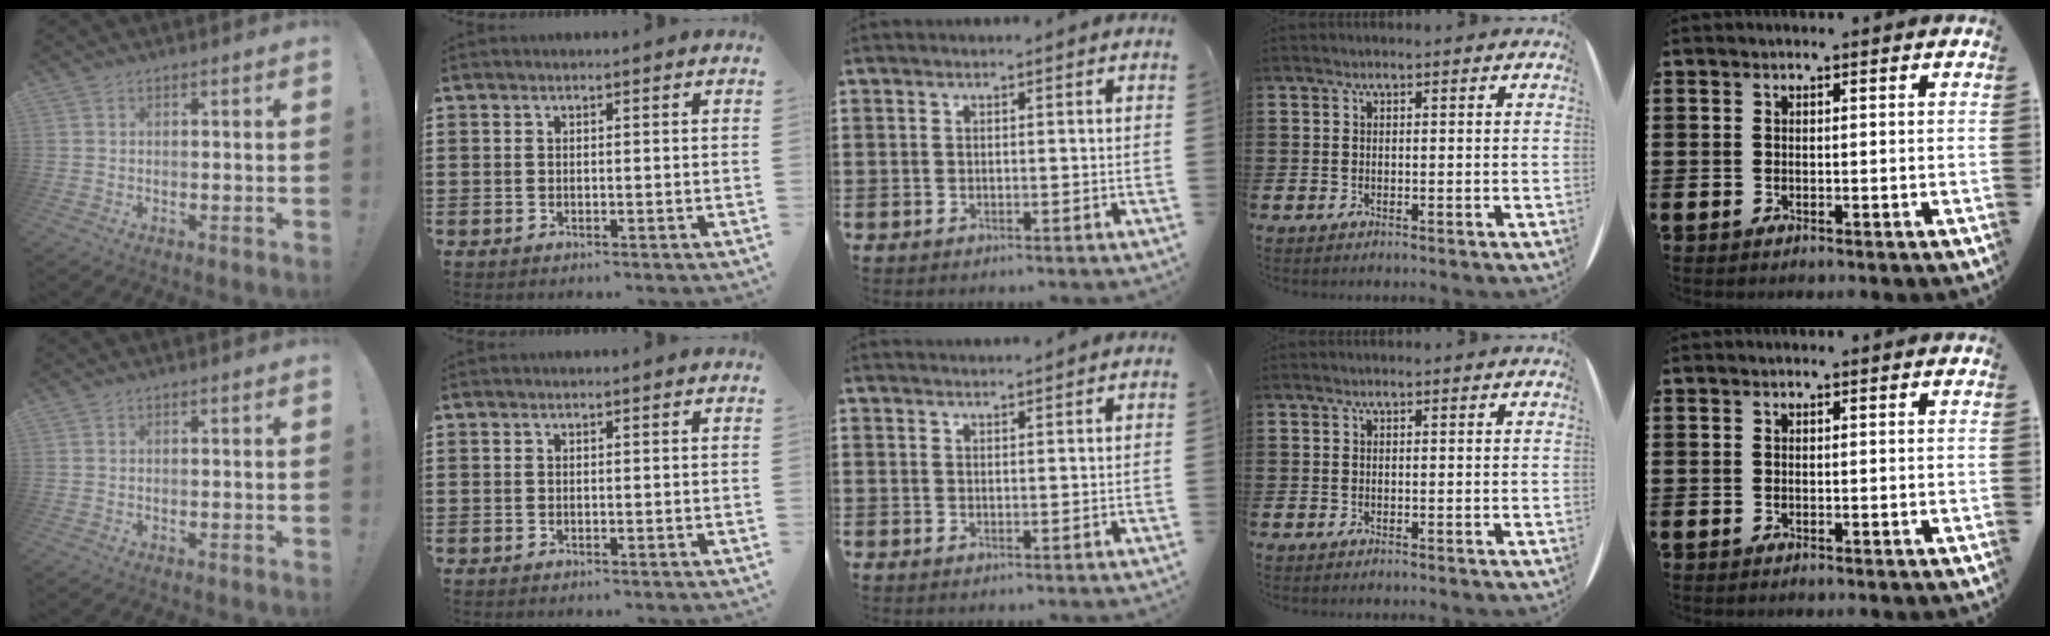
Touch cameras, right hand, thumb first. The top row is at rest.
{"middle": {"total": 1.3, "force": [1.3, -0.1, 0.0], "torque": [-0.003, -0.001, 0.024]}}